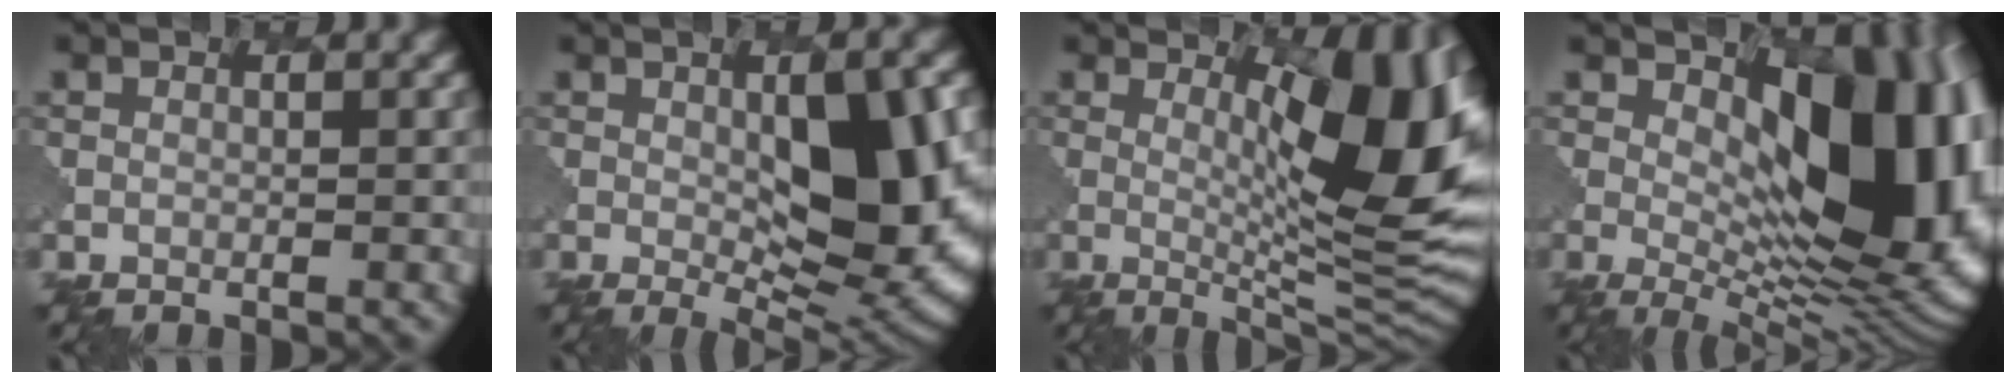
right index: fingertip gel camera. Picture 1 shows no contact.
{"total": 11.0, "force": [0.4, 4.7, 10.0], "torque": [-0.139, -0.012, 0.015]}
{"total": 11.3, "force": [2.2, 3.2, 10.5], "torque": [-0.142, -0.006, 0.039]}
{"total": 13.2, "force": [2.2, 6.7, 11.1], "torque": [-0.130, 0.004, 0.033]}